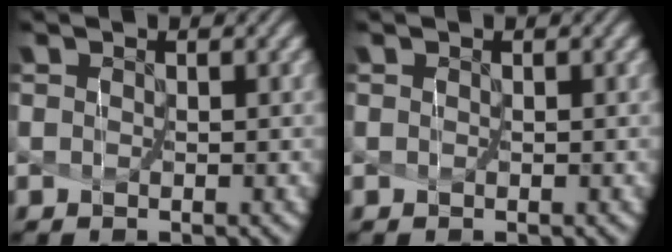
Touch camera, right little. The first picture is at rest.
{"total": 0.0}